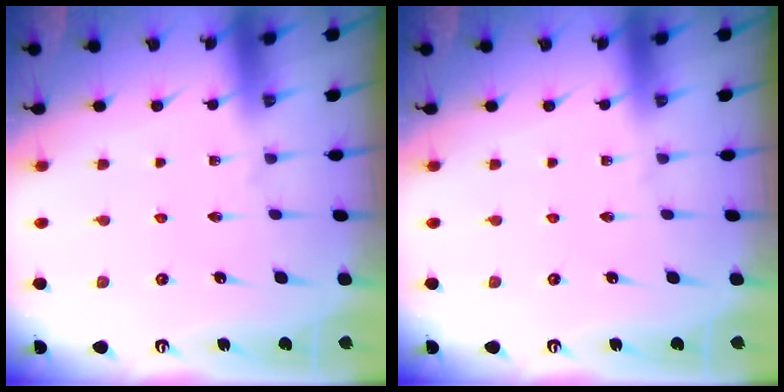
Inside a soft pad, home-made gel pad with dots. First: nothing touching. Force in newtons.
{"total": 0.0}